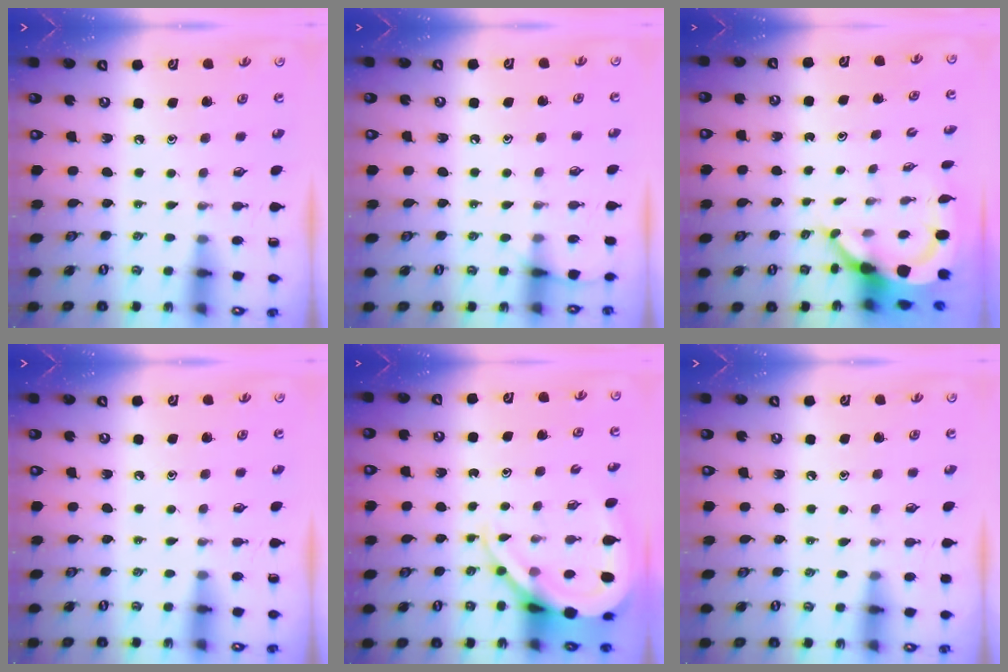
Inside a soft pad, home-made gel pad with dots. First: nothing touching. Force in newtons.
{"total": 6.3, "press": 6.3, "slide": 0.8}
{"total": 6.4, "press": 6.4, "slide": 0.9}
{"total": 0.0}
{"total": 10.1, "press": 10.1, "slide": 0.9}
{"total": 3.8, "press": 3.7, "slide": 0.6}